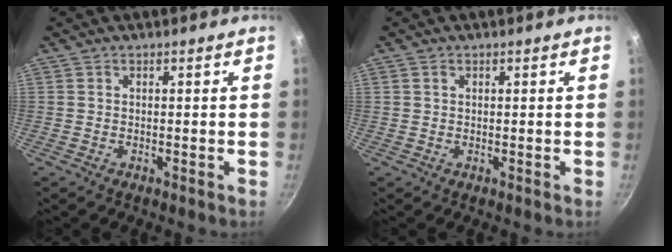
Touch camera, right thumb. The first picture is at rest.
{"total": 0.8, "force": [0.3, 0.6, 0.3], "torque": [-0.003, 0.002, 0.005]}